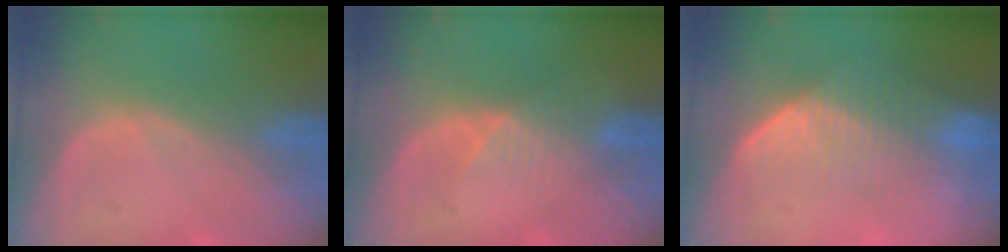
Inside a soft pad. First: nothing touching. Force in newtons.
{"total": 3.0, "press": 2.6, "slide": 1.5}
{"total": 7.0, "press": 6.4, "slide": 3.0}